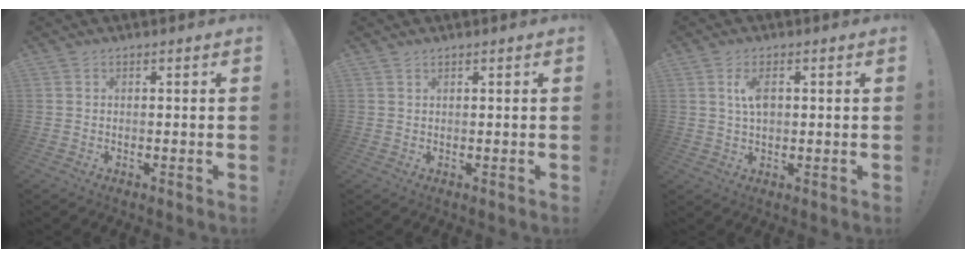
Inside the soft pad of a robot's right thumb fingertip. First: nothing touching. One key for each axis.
{"total": 0.6, "fx": 0.5, "fy": 0.0, "fz": 0.3, "tx": -0.001, "ty": -0.002, "tz": 0.009}
{"total": 5.1, "fx": 1.2, "fy": 2.6, "fz": 4.2, "tx": -0.067, "ty": 0.001, "tz": 0.018}